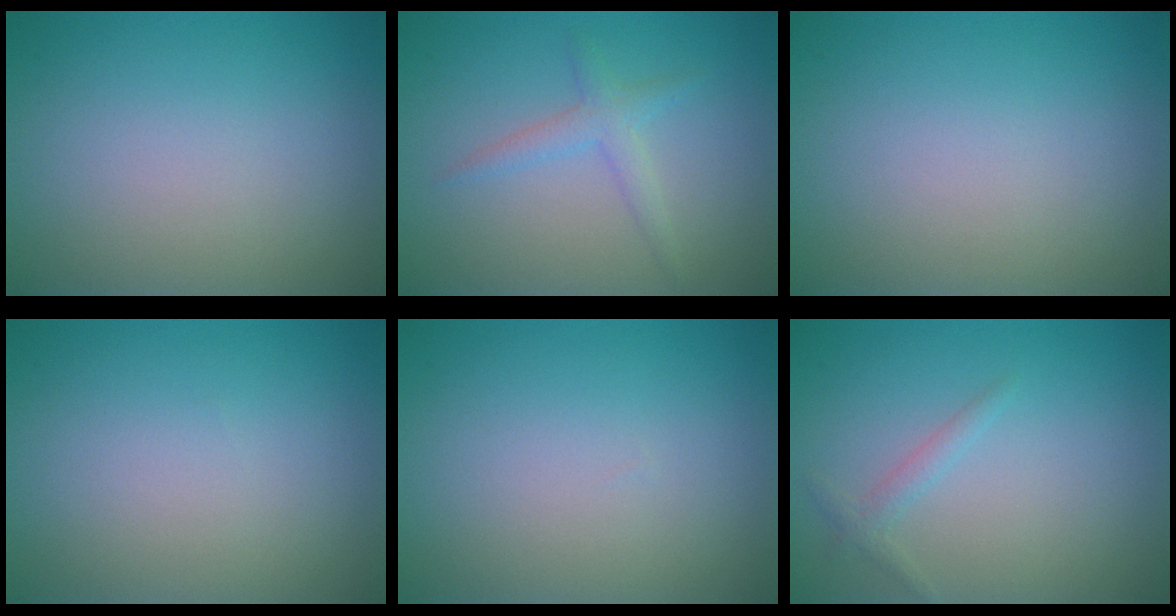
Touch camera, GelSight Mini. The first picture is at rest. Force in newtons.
{"total": 1.9, "press": 1.9, "slide": 0.1}
{"total": 0.0}
{"total": 0.0}
{"total": 0.0}
{"total": 1.1, "press": 1.1, "slide": 0.0}